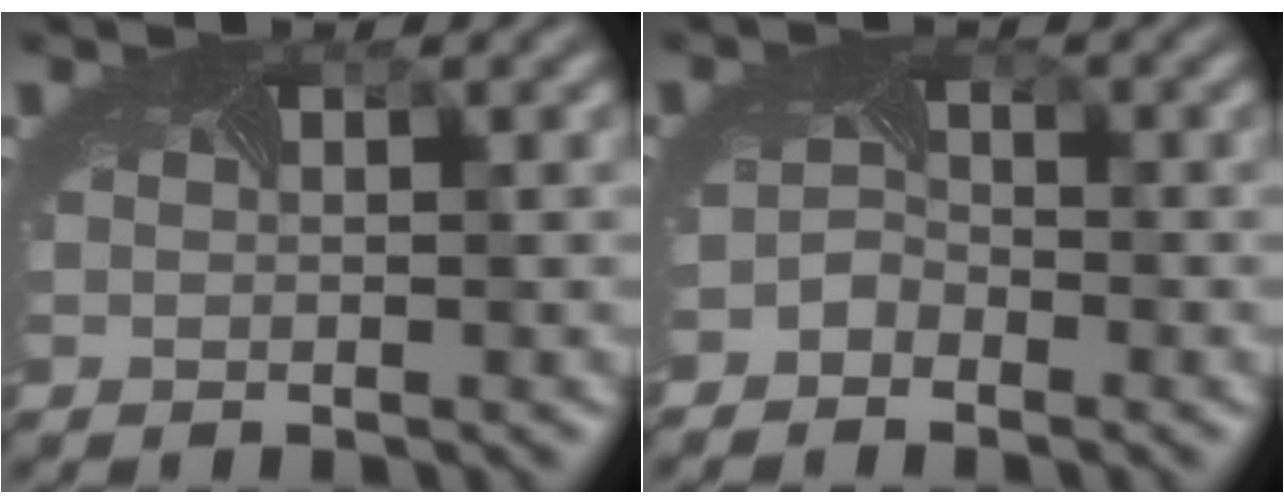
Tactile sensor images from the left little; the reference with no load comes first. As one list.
[{"total": 1.8, "force": [-1.6, 0.8, 0.0], "torque": [-0.007, -0.002, -0.036]}]